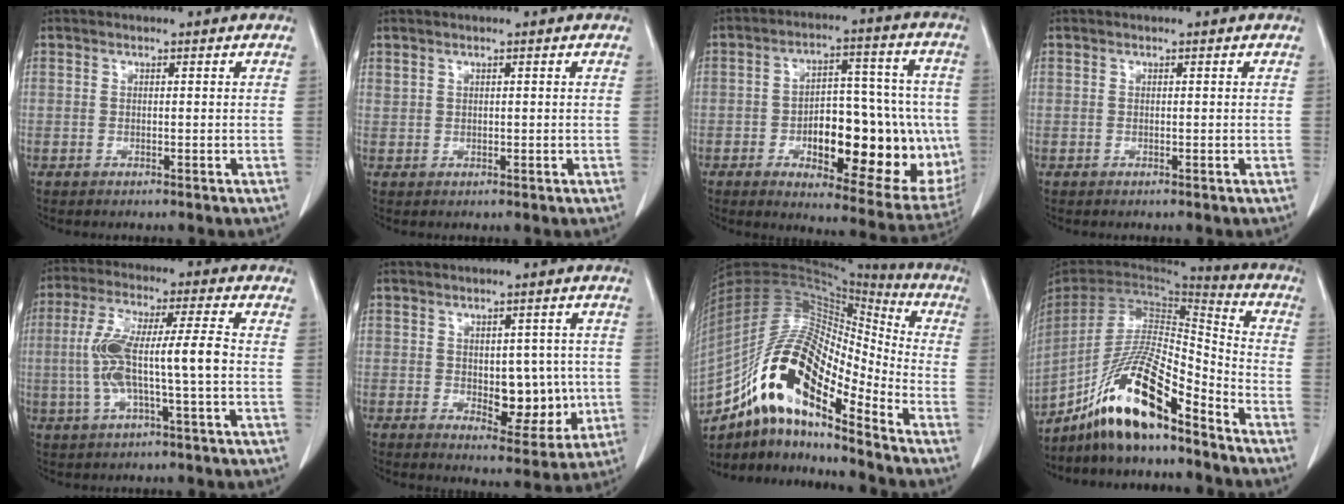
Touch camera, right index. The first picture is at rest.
{"total": 0.8, "force": [0.6, 0.4, 0.2], "torque": [0.000, 0.002, 0.014]}
{"total": 22.1, "force": [-4.4, 8.3, 19.9], "torque": [-0.217, 0.026, -0.037]}
{"total": 0.0}
{"total": 10.9, "force": [-1.1, 1.1, 10.8], "torque": [-0.216, 0.022, -0.023]}
{"total": 8.2, "force": [-0.5, 4.5, 6.9], "torque": [-0.074, 0.002, 0.006]}
{"total": 19.3, "force": [-11.7, 5.3, 14.4], "torque": [-0.284, 0.022, -0.207]}
{"total": 16.8, "force": [-12.0, 2.5, 11.4], "torque": [-0.224, 0.001, -0.222]}